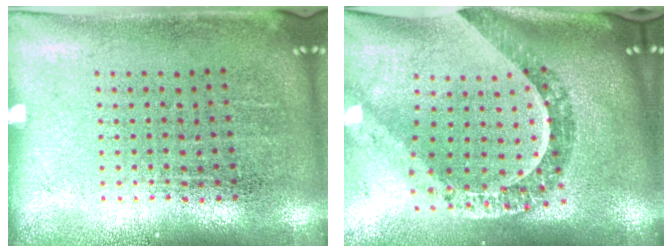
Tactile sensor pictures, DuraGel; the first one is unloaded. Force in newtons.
{"total": 2.0, "press": 1.8, "slide": 0.9}